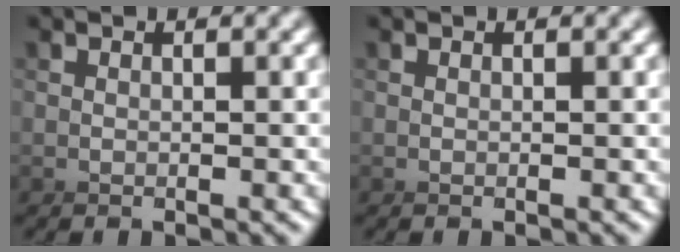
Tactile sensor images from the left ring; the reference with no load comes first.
{"total": 0.0}